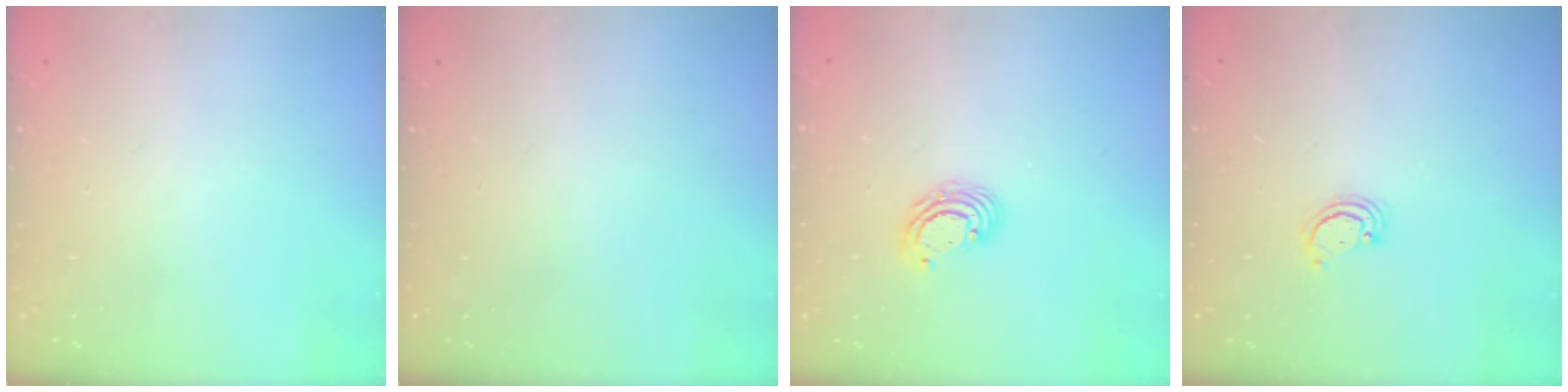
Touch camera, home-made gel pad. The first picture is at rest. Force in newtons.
{"total": 0.0}
{"total": 4.9, "press": 4.8, "slide": 0.2}
{"total": 2.5, "press": 2.4, "slide": 0.2}